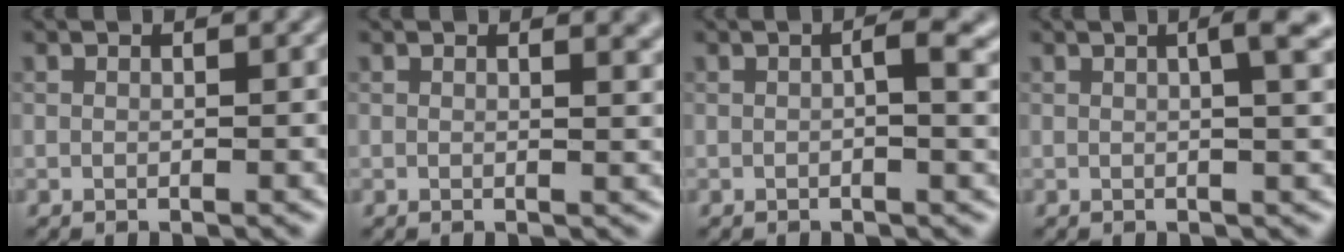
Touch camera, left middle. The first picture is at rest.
{"total": 1.7, "force": [1.2, 0.6, 1.1], "torque": [-0.004, 0.000, 0.016]}
{"total": 2.6, "force": [0.2, 0.7, 2.5], "torque": [-0.037, 0.001, 0.000]}
{"total": 5.1, "force": [1.4, 1.8, 4.5], "torque": [-0.030, 0.024, 0.003]}